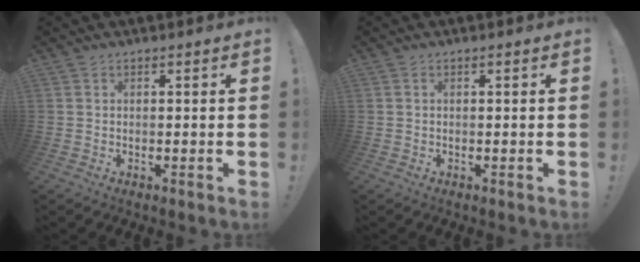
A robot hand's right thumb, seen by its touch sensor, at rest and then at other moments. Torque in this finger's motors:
{"motor_torque": [-0.36, -0.26, -0.08, -0.21, 0.02]}